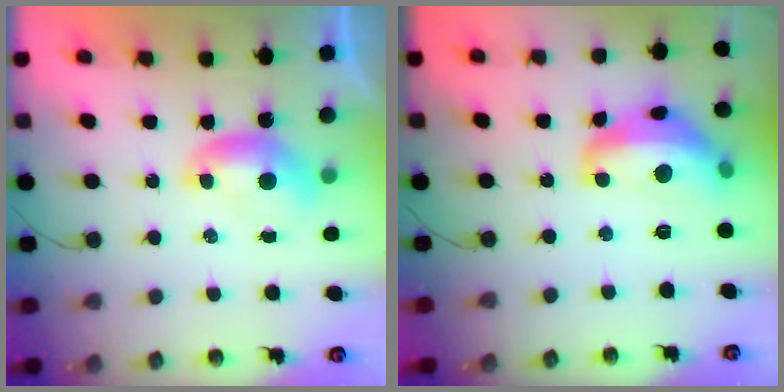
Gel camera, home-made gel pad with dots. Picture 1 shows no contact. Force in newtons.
{"total": 9.6, "press": 9.6, "slide": 0.9}